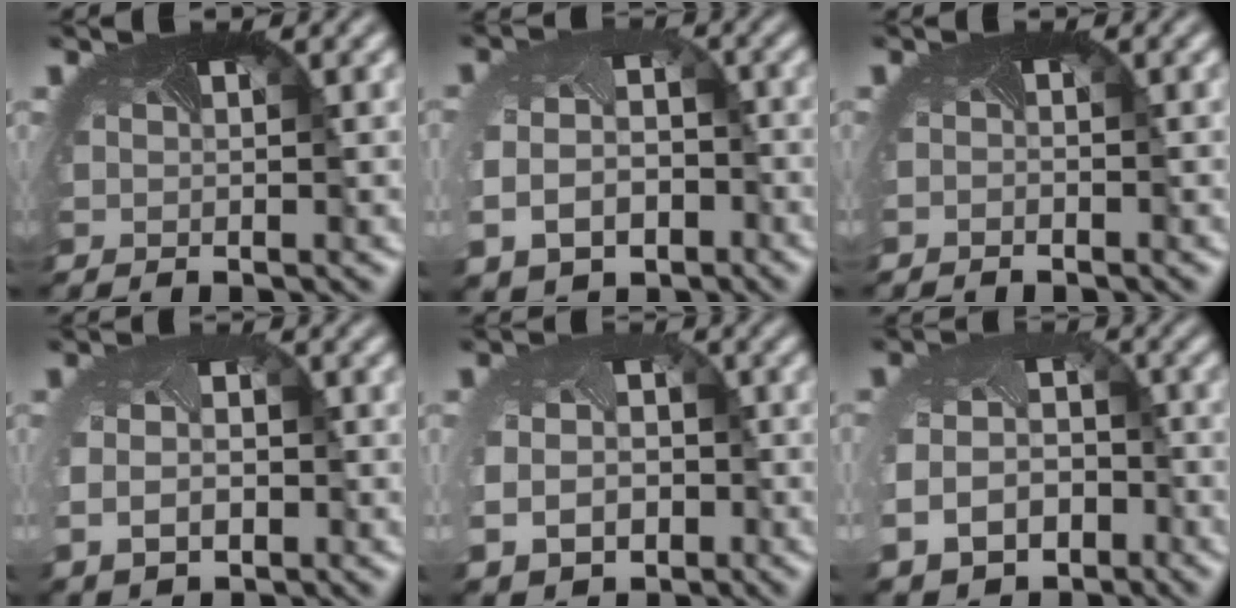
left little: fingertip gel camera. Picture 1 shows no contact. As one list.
[{"total": 7.3, "force": [-2.6, 5.7, 3.7], "torque": [-0.079, -0.040, -0.024]}, {"total": 0.7, "force": [-0.7, -0.1, -0.2], "torque": [-0.009, -0.007, -0.014]}, {"total": 5.0, "force": [-0.5, 3.6, 3.3], "torque": [-0.079, -0.022, 0.005]}, {"total": 7.4, "force": [-1.9, 6.1, 3.7], "torque": [-0.067, -0.045, -0.022]}, {"total": 7.6, "force": [-3.2, 5.8, 3.5], "torque": [-0.079, -0.041, -0.035]}]